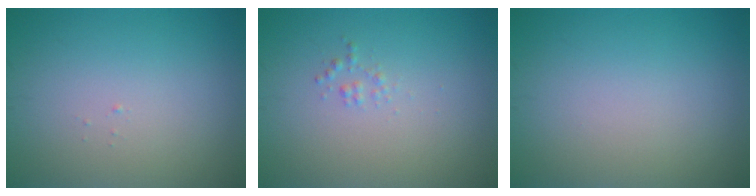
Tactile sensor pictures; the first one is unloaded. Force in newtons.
{"total": 0.7, "press": 0.7, "slide": 0.0}
{"total": 0.0}